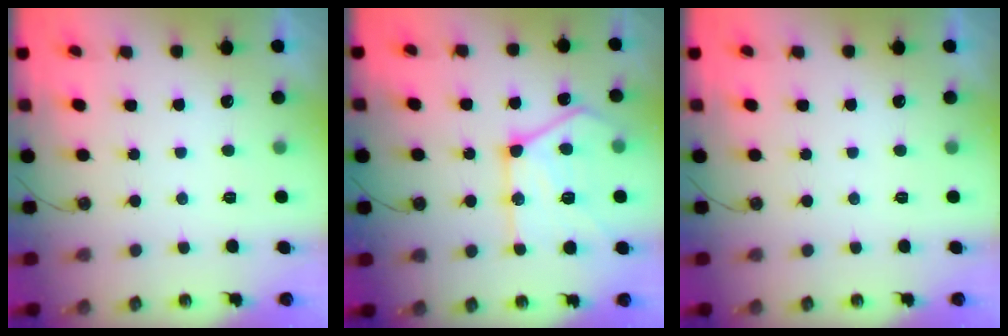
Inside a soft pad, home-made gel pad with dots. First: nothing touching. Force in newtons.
{"total": 20.3, "press": 20.2, "slide": 1.9}
{"total": 0.0}